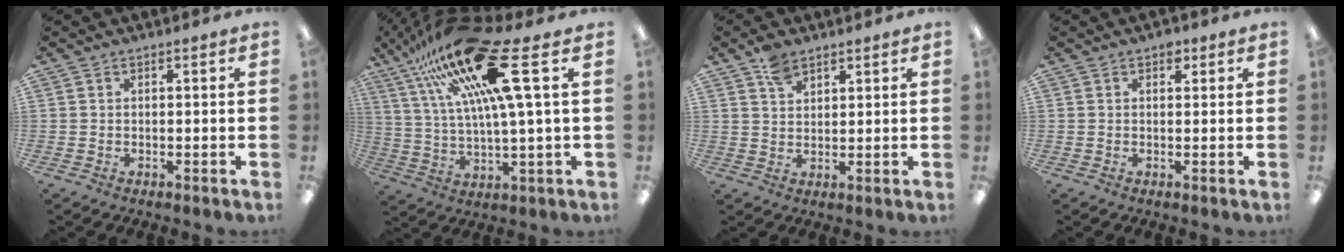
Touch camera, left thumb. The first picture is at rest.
{"total": 22.8, "force": [12.2, 4.7, 18.6], "torque": [-0.353, -0.052, 0.189]}
{"total": 4.5, "force": [3.3, 2.5, 1.9], "torque": [-0.029, -0.010, 0.060]}
{"total": 2.3, "force": [1.2, 1.5, 1.3], "torque": [-0.011, -0.002, 0.018]}